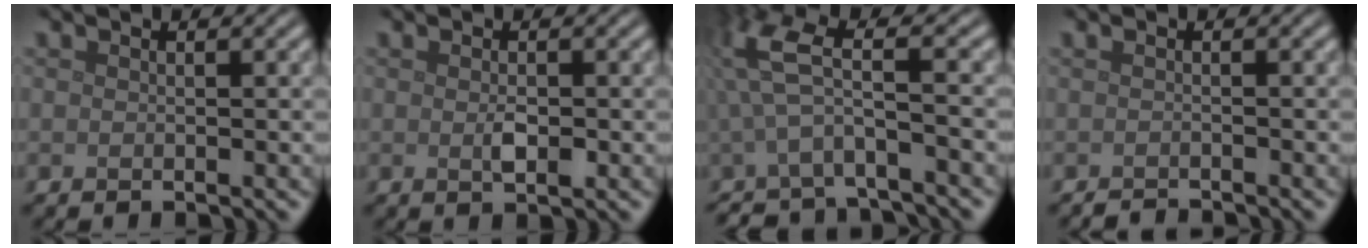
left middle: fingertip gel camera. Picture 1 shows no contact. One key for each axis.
{"total": 1.6, "fx": -0.1, "fy": 0.7, "fz": 1.4, "tx": -0.029, "ty": -0.004, "tz": -0.001}
{"total": 4.6, "fx": -0.8, "fy": 1.3, "fz": 4.3, "tx": -0.099, "ty": 0.000, "tz": -0.022}
{"total": 1.0, "fx": -0.9, "fy": 0.1, "fz": 0.3, "tx": -0.003, "ty": -0.002, "tz": -0.021}